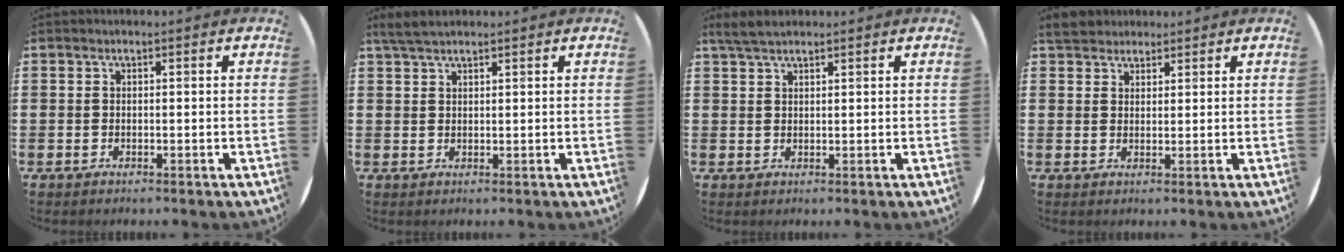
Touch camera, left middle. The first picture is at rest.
{"total": 2.7, "force": [2.3, 0.6, 1.3], "torque": [-0.029, 0.007, 0.043]}
{"total": 2.7, "force": [2.3, 0.7, 1.3], "torque": [-0.030, 0.007, 0.043]}
{"total": 3.6, "force": [3.4, 1.3, 0.5], "torque": [-0.011, -0.001, 0.063]}